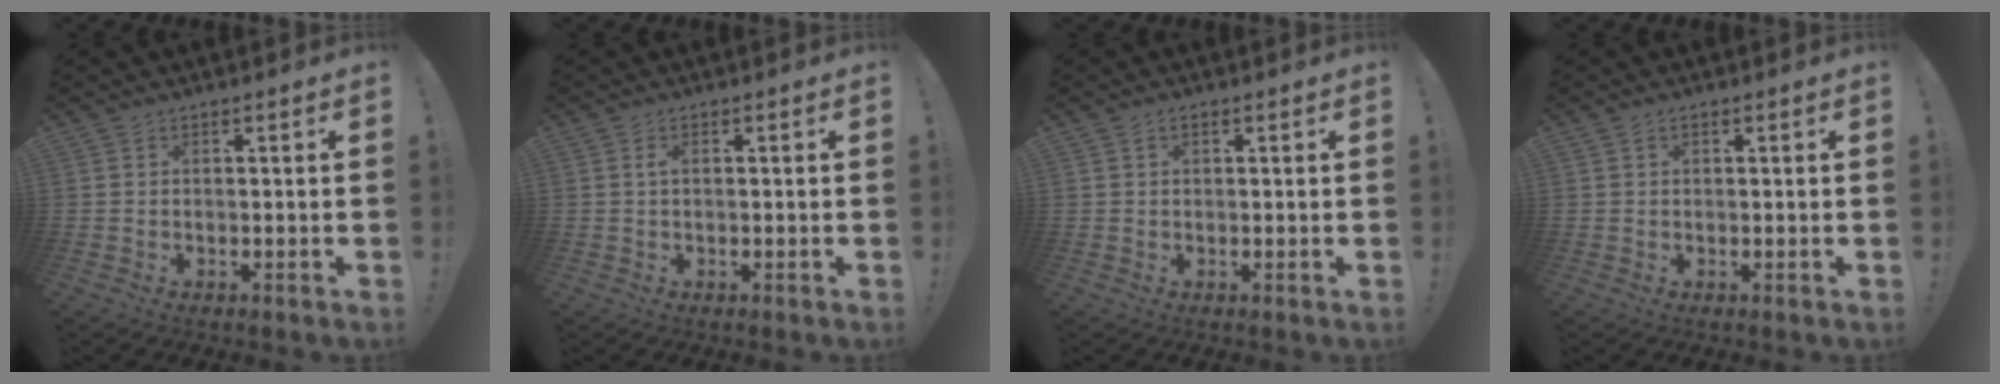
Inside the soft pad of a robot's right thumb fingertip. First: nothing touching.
{"total": 1.1, "force": [0.2, 0.5, 1.0], "torque": [-0.027, 0.007, 0.003]}
{"total": 1.1, "force": [0.5, 0.9, 0.5], "torque": [-0.008, 0.002, 0.008]}
{"total": 0.7, "force": [0.3, 0.5, 0.2], "torque": [-0.002, 0.002, 0.005]}